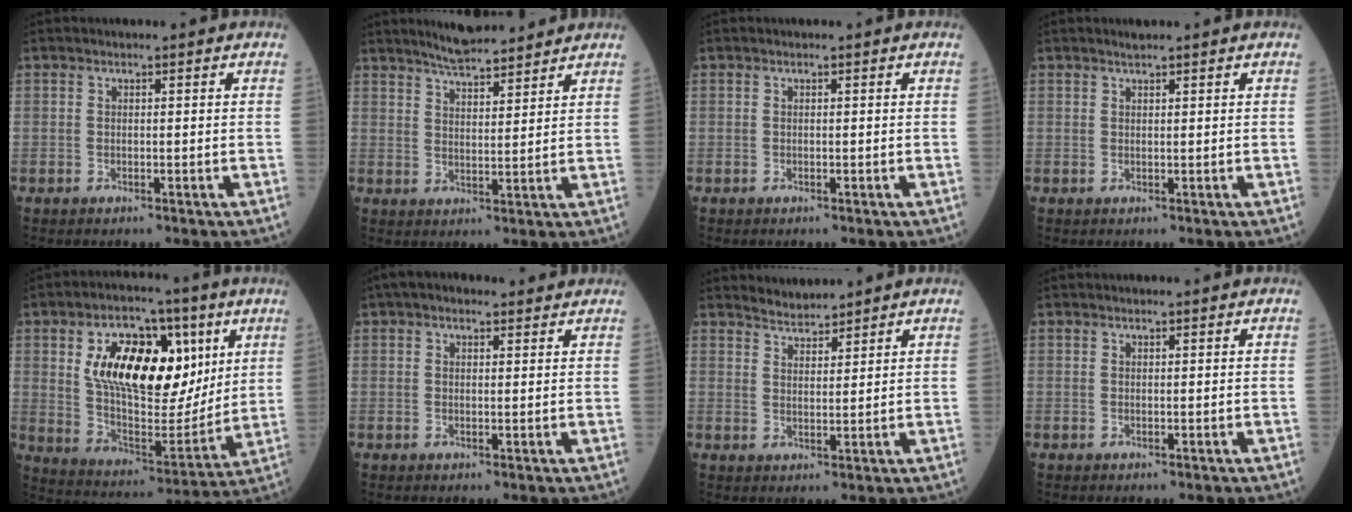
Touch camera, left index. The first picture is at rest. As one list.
[{"total": 7.9, "force": [7.2, 1.1, 3.0], "torque": [-0.054, 0.014, 0.121]}, {"total": 0.0}, {"total": 0.9, "force": [0.8, -0.1, 0.3], "torque": [-0.005, 0.005, 0.016]}, {"total": 19.8, "force": [6.9, 9.4, 16.0], "torque": [-0.262, 0.021, 0.121]}, {"total": 3.9, "force": [2.9, 1.7, 1.9], "torque": [-0.032, 0.032, 0.045]}, {"total": 3.2, "force": [3.1, 0.3, -0.1], "torque": [-0.001, 0.006, 0.059]}, {"total": 0.0}]